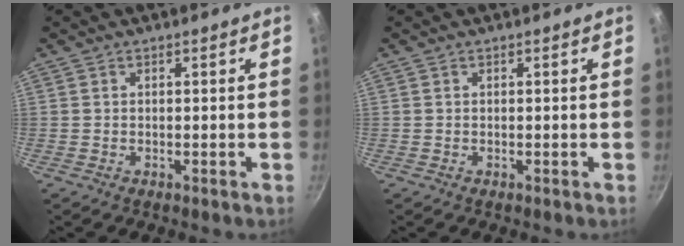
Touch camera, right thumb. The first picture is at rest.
{"total": 0.0}